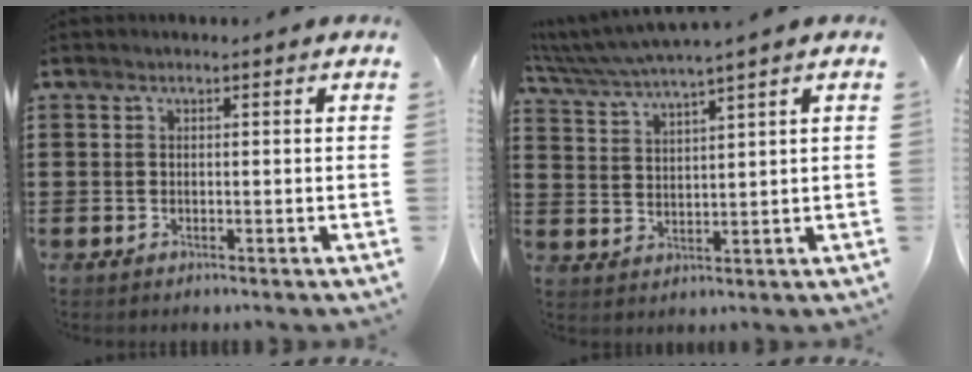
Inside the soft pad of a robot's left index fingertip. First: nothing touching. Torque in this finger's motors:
{"motor_torque": [1.08, -1.06, 0.44, 0.21]}